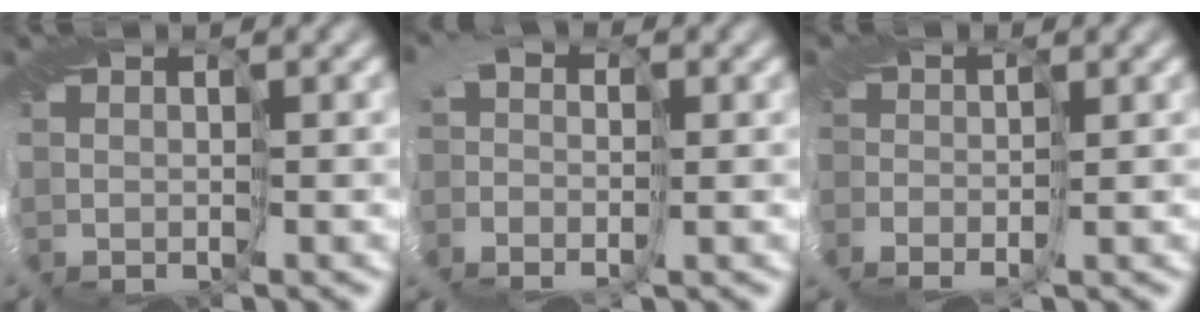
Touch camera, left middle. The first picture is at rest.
{"total": 4.3, "force": [-1.3, 3.2, 2.6], "torque": [-0.033, 0.011, -0.037]}
{"total": 2.3, "force": [-1.7, 1.3, 0.8], "torque": [-0.011, -0.004, -0.032]}